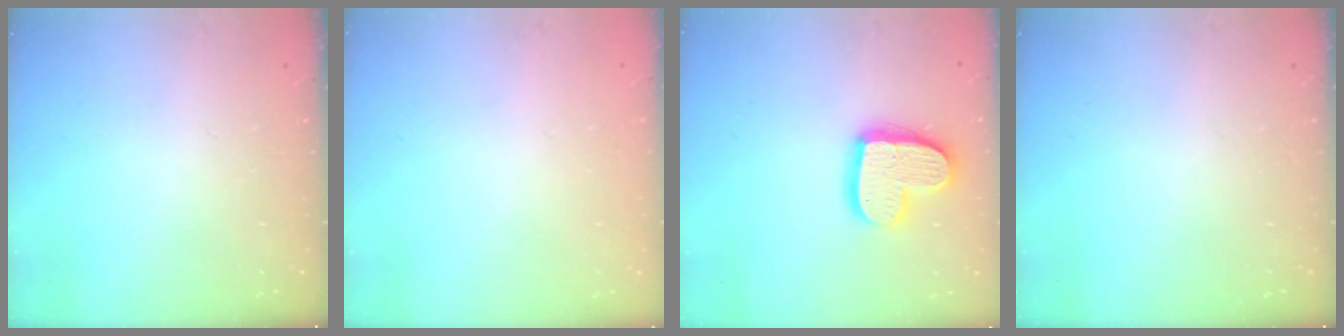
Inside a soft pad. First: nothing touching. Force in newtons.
{"total": 0.0}
{"total": 16.2, "press": 16.1, "slide": 1.3}
{"total": 0.0}